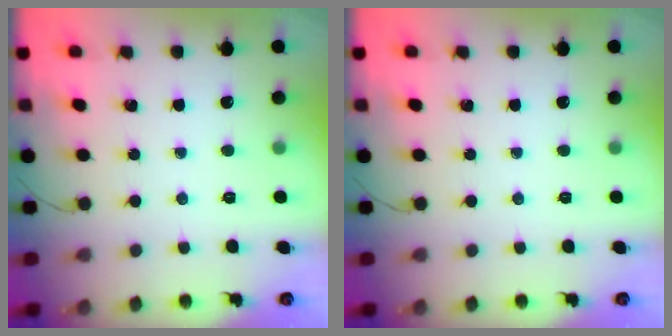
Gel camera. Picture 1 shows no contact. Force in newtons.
{"total": 0.0}